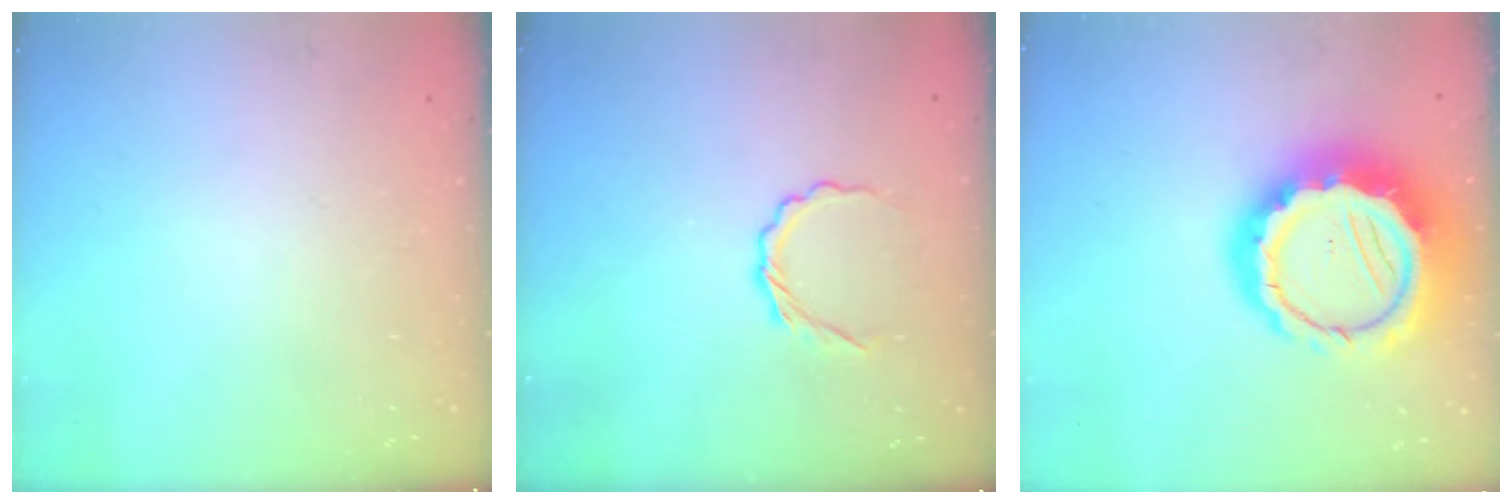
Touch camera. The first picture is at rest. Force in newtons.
{"total": 4.3, "press": 4.1, "slide": 1.1}
{"total": 20.7, "press": 20.3, "slide": 4.1}